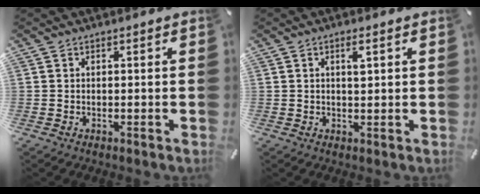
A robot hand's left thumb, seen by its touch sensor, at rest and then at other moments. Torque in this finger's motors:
{"motor_torque": [-0.06, -0.45, 0.20, 0.01, -0.03]}